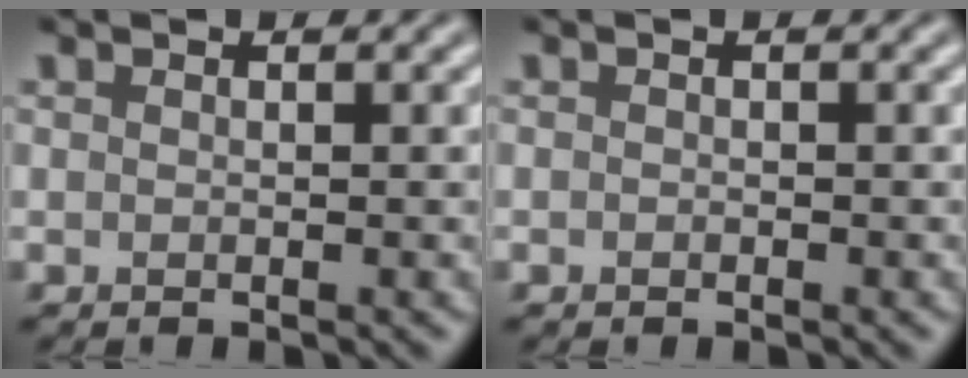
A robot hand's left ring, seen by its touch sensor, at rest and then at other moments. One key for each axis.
{"total": 0.0}